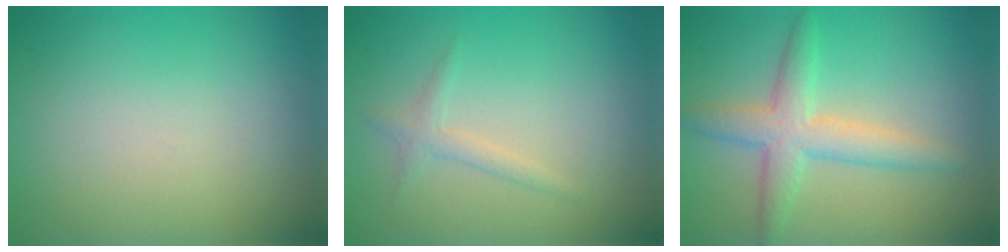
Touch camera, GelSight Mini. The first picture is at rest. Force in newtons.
{"total": 1.3, "press": 1.3, "slide": 0.0}
{"total": 4.3, "press": 4.3, "slide": 0.1}